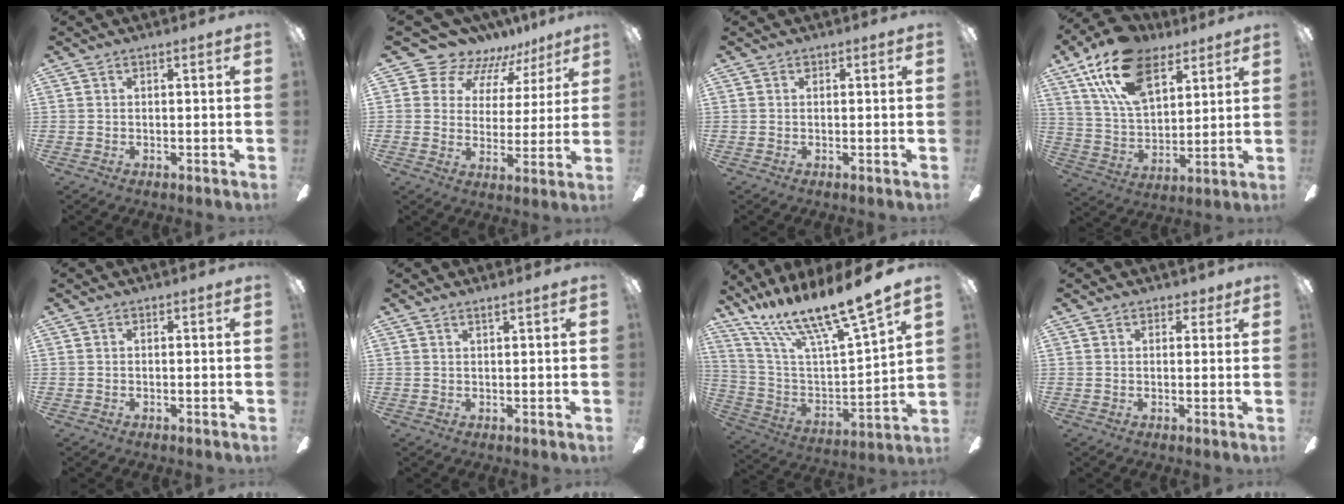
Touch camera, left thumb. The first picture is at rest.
{"total": 9.6, "force": [7.7, 5.5, 1.3], "torque": [-0.044, -0.059, 0.144]}
{"total": 0.0}
{"total": 19.4, "force": [11.8, 10.3, 11.5], "torque": [-0.228, -0.041, 0.215]}
{"total": 0.0}
{"total": 1.3, "force": [1.2, -0.2, 0.5], "torque": [-0.011, -0.002, 0.022]}
{"total": 19.2, "force": [15.9, 1.6, 10.8], "torque": [-0.206, -0.110, 0.260]}
{"total": 2.2, "force": [1.5, 1.4, 0.8], "torque": [-0.009, 0.000, 0.026]}